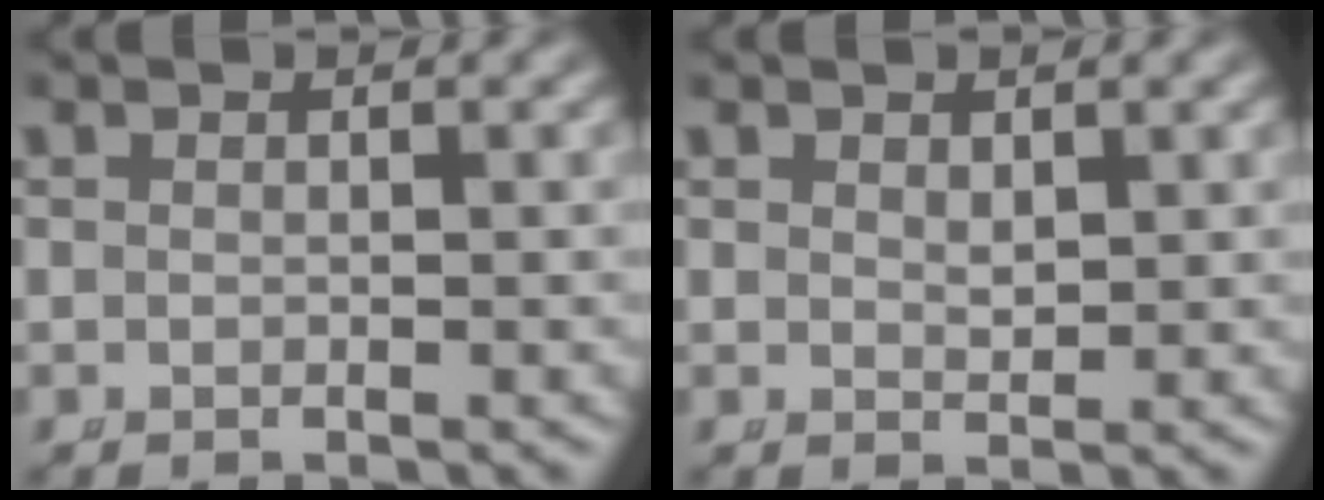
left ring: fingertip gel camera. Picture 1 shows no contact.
{"total": 1.0, "force": [0.6, 0.3, 0.7], "torque": [-0.007, -0.012, 0.020]}